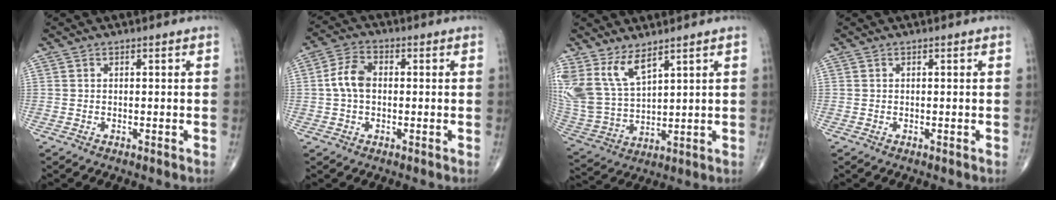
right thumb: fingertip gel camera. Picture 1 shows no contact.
{"total": 6.0, "force": [0.1, 4.0, 4.5], "torque": [-0.090, 0.018, -0.006]}
{"total": 11.4, "force": [7.3, 4.8, 7.4], "torque": [-0.152, -0.036, 0.170]}
{"total": 0.0}